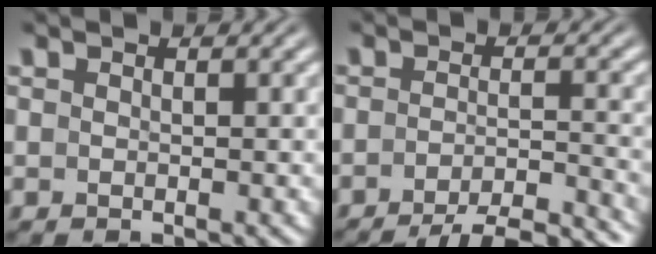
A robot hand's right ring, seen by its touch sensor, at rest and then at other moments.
{"total": 7.5, "force": [-6.6, 1.8, 3.0], "torque": [-0.030, -0.014, -0.101]}